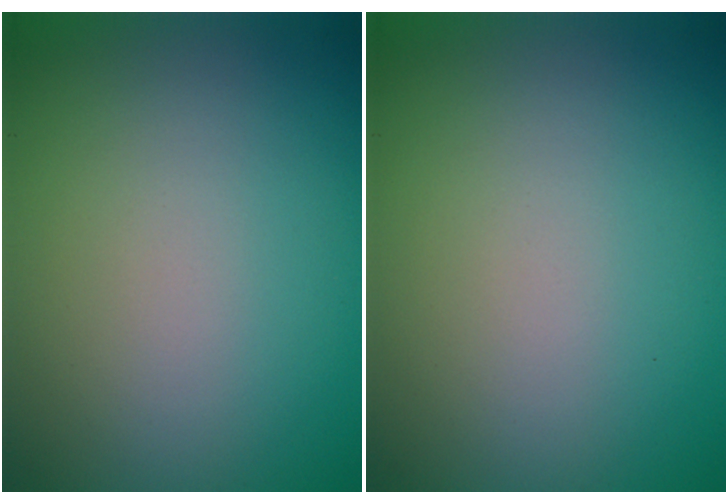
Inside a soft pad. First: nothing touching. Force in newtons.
{"total": 0.0}